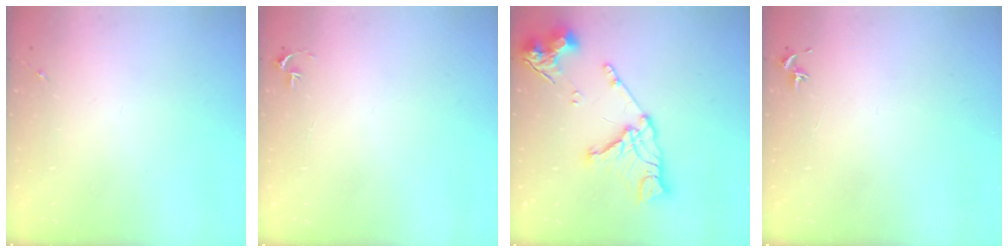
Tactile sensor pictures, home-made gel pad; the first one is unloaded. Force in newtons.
{"total": 2.7, "press": 2.7, "slide": 0.3}
{"total": 17.1, "press": 17.0, "slide": 1.9}
{"total": 0.7, "press": 0.7, "slide": 0.3}